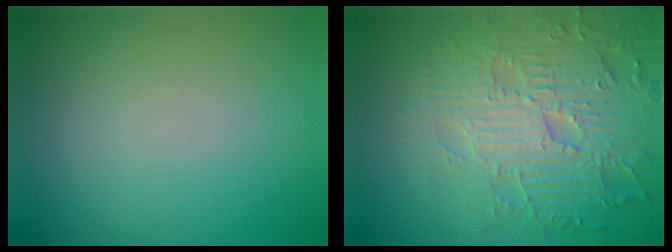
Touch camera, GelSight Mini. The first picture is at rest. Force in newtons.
{"total": 7.0, "press": 5.6, "slide": 4.3}